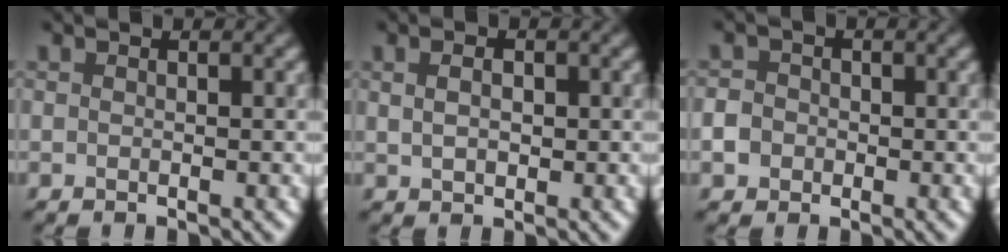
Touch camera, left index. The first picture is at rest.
{"total": 2.9, "force": [1.0, 1.9, 1.9], "torque": [-0.025, 0.019, 0.007]}
{"total": 2.2, "force": [-0.6, 2.0, 0.8], "torque": [-0.003, 0.002, -0.014]}